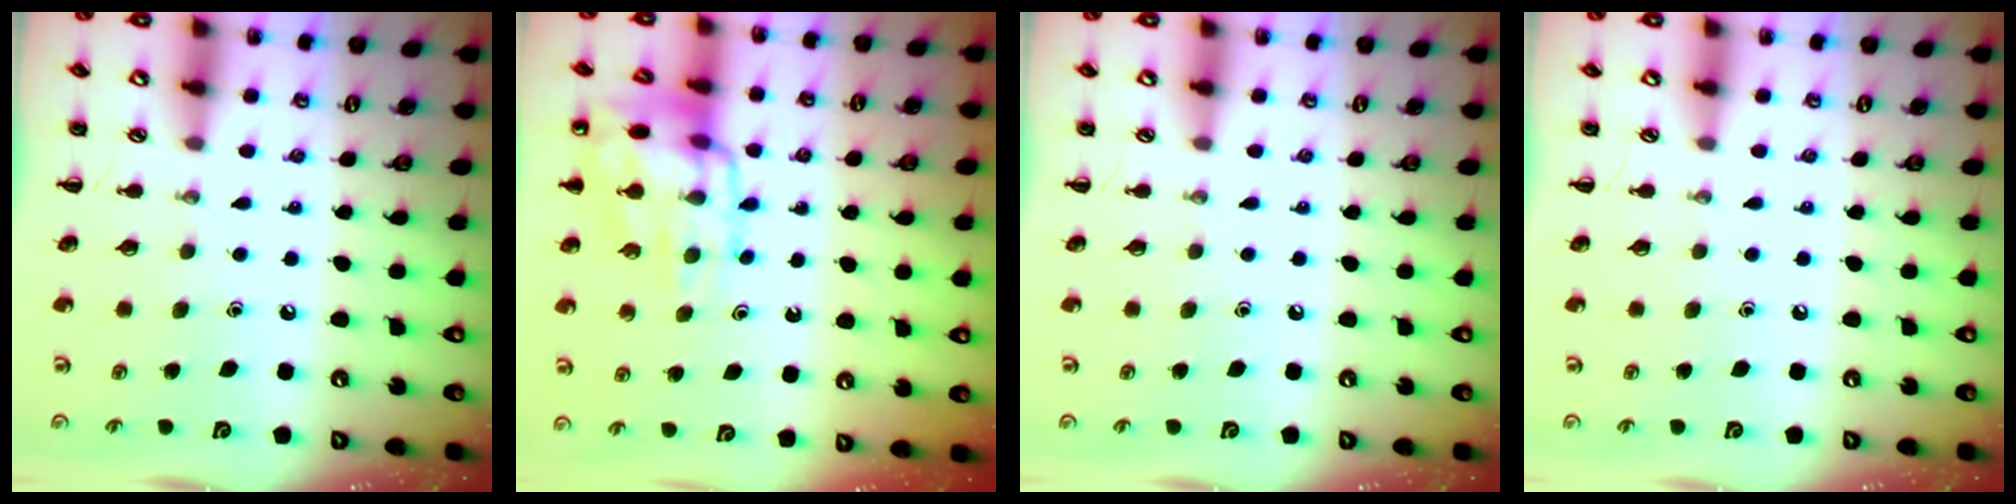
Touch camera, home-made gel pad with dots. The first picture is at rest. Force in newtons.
{"total": 14.7, "press": 14.5, "slide": 2.3}
{"total": 0.0}
{"total": 0.0}